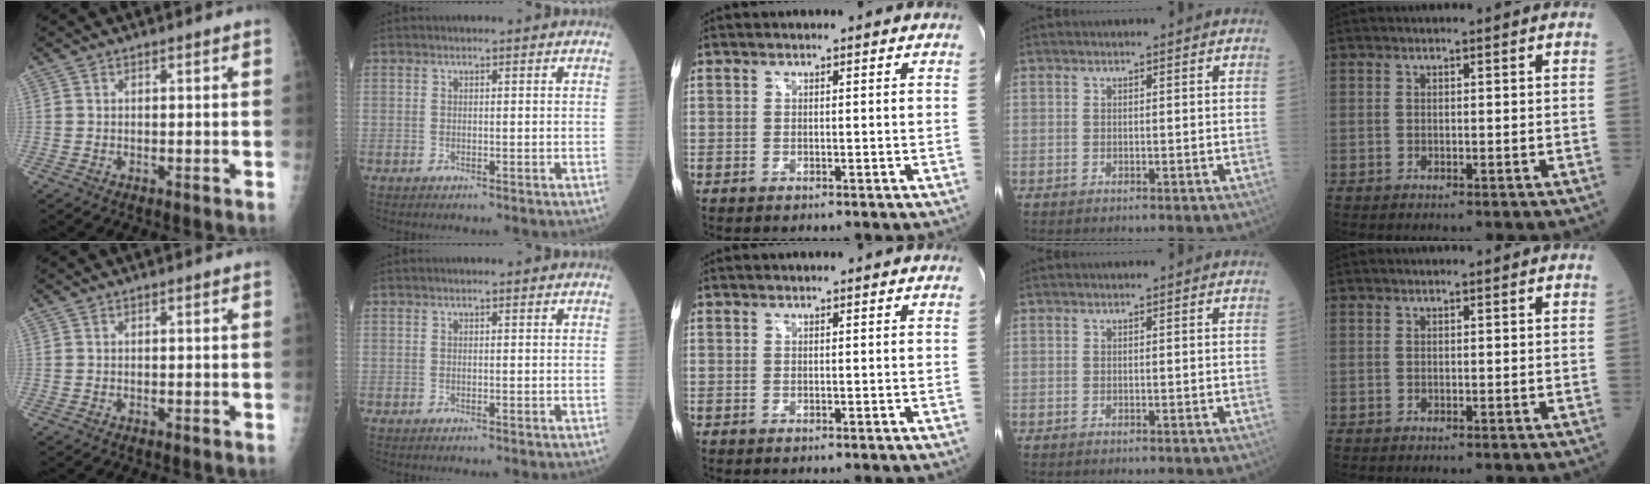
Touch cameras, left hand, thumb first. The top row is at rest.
{}